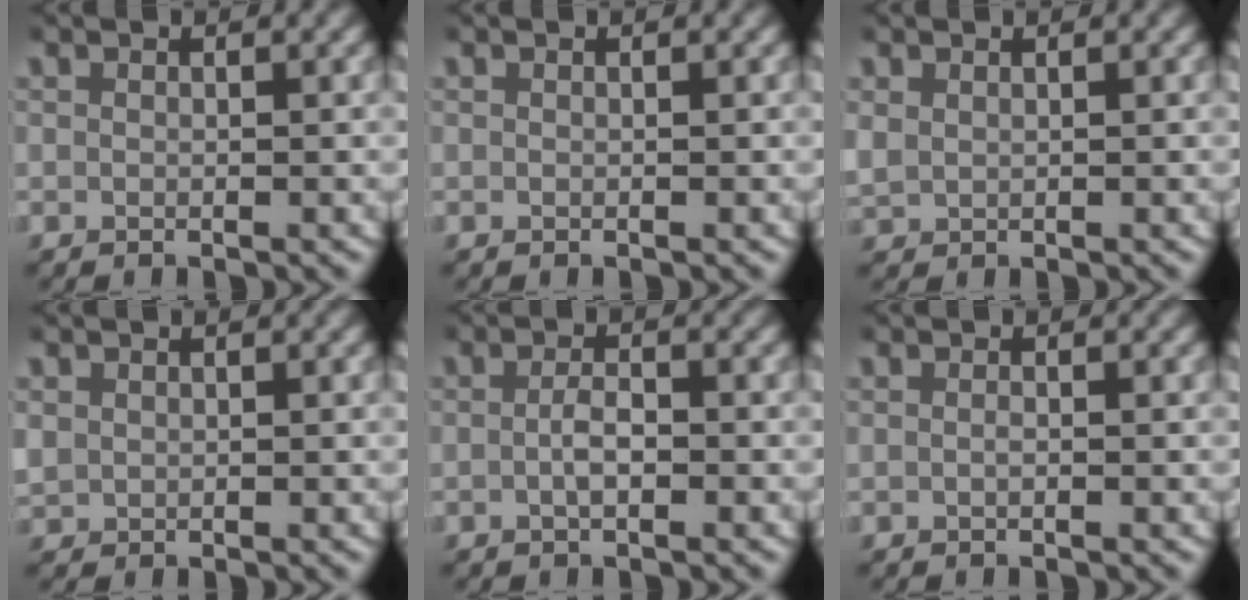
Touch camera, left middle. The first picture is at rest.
{"total": 0.0}
{"total": 1.5, "force": [0.6, 1.2, 0.6], "torque": [-0.028, -0.001, 0.017]}
{"total": 1.6, "force": [0.4, 1.5, 0.6], "torque": [-0.030, -0.003, 0.014]}
{"total": 1.5, "force": [-0.6, 0.5, 1.3], "torque": [-0.032, 0.000, -0.012]}
{"total": 0.0}